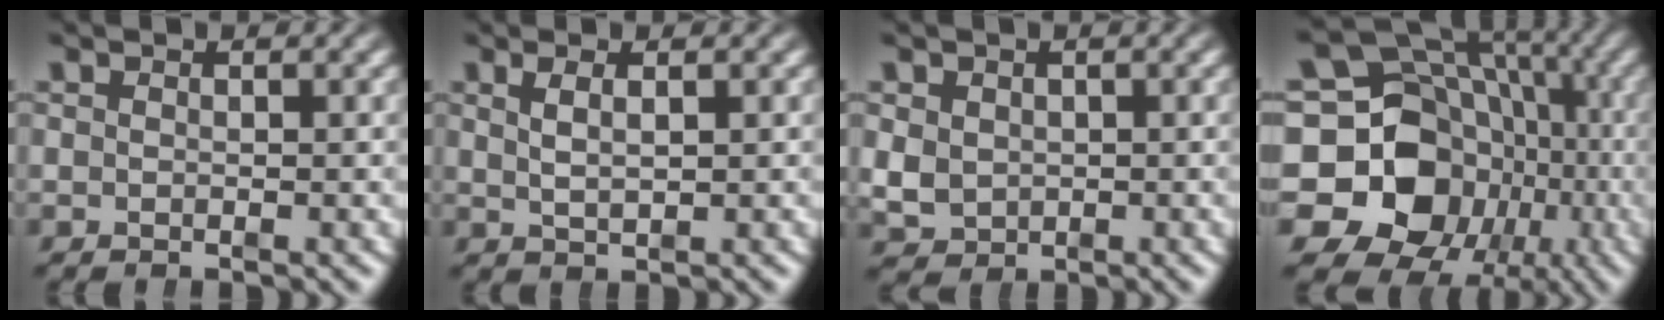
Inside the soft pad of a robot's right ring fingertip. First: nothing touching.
{"total": 1.5, "force": [0.7, -0.3, 1.3], "torque": [-0.019, -0.001, 0.024]}
{"total": 3.6, "force": [-0.3, 3.3, 1.5], "torque": [-0.041, -0.025, 0.011]}
{"total": 19.1, "force": [-3.2, 15.9, 10.1], "torque": [-0.196, -0.077, -0.034]}